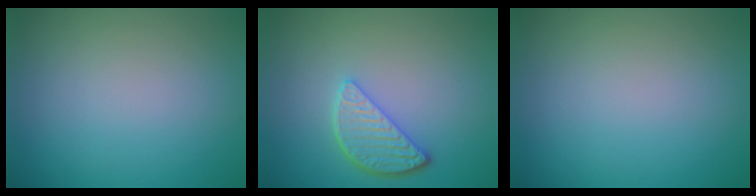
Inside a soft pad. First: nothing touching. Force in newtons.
{"total": 3.4, "press": 2.9, "slide": 1.8}
{"total": 0.0}